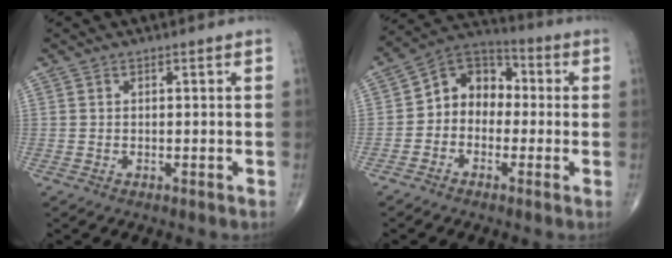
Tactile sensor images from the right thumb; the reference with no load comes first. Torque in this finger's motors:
{"motor_torque": [-0.20, 0.17, 0.19, 0.06, 0.03]}